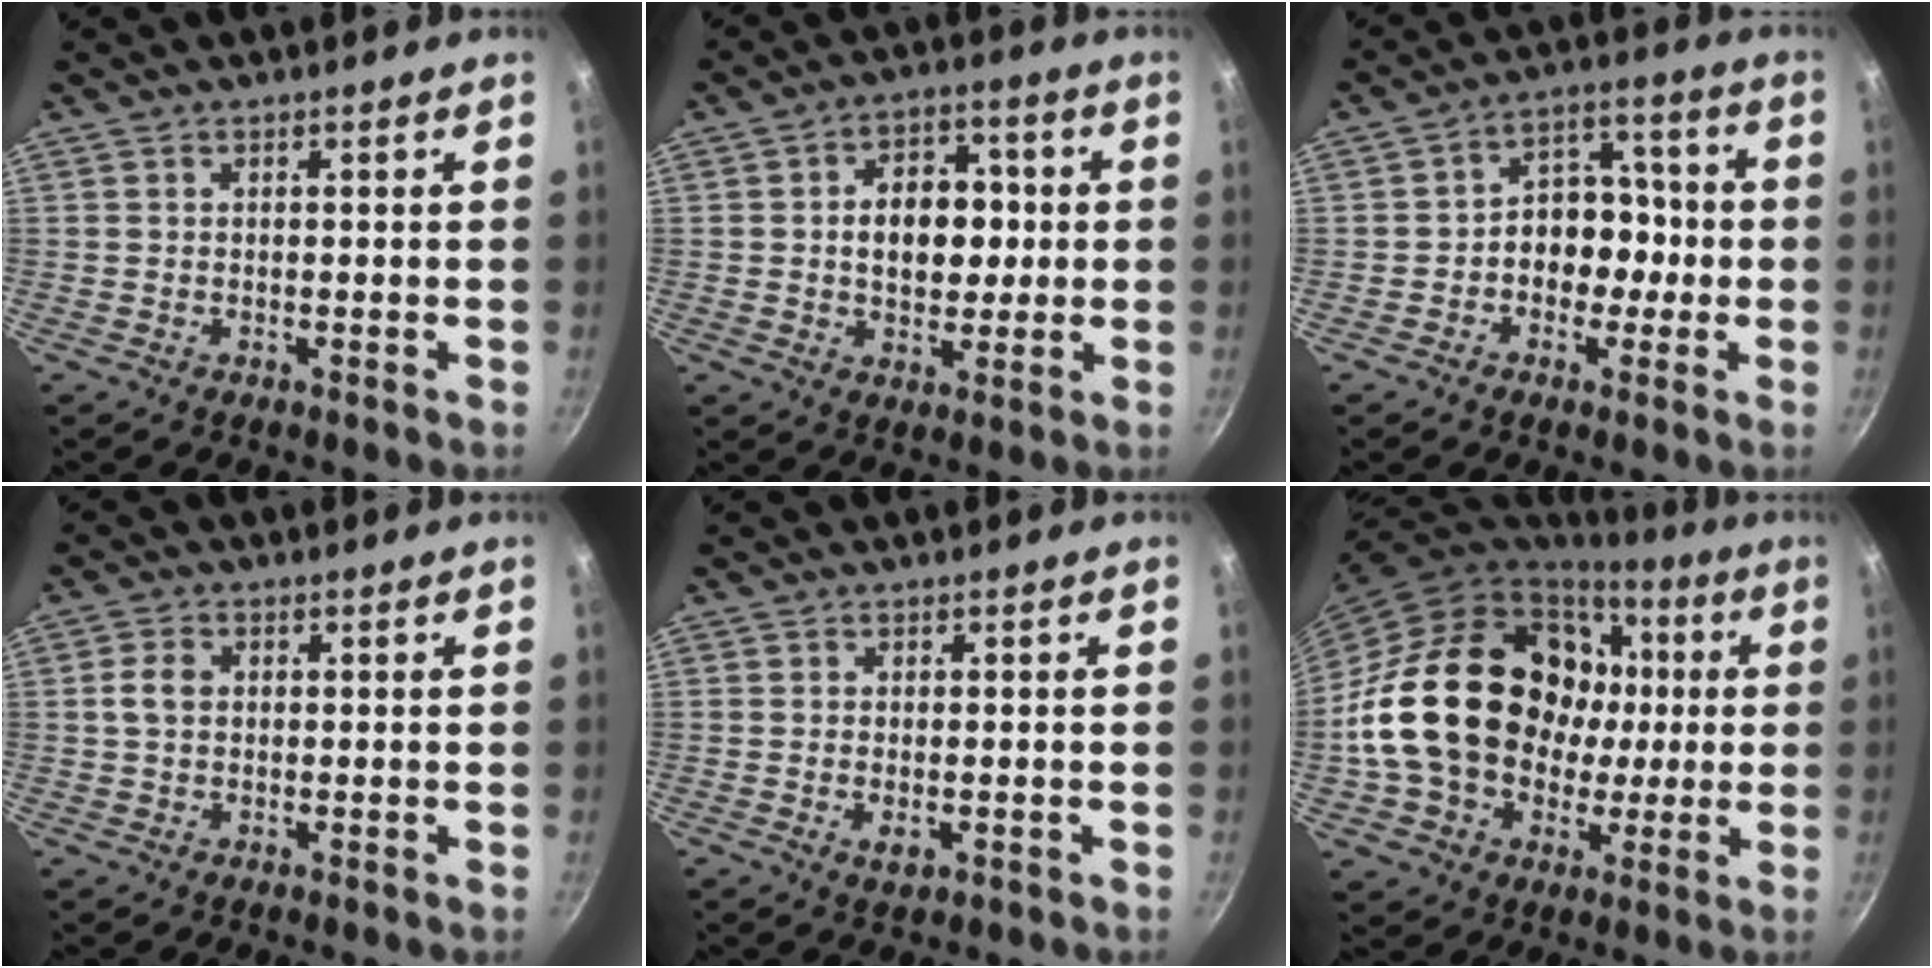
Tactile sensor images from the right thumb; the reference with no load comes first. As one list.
[{"total": 11.2, "force": [0.6, 7.9, 7.9], "torque": [-0.075, 0.012, 0.004]}, {"total": 9.7, "force": [-1.6, 7.6, 5.8], "torque": [-0.021, 0.039, -0.036]}, {"total": 3.5, "force": [0.4, 2.4, 2.5], "torque": [-0.053, 0.011, 0.005]}, {"total": 2.6, "force": [-0.7, 1.4, 2.1], "torque": [-0.039, -0.005, -0.010]}, {"total": 26.1, "force": [1.7, 20.5, 16.1], "torque": [-0.254, 0.035, 0.046]}]